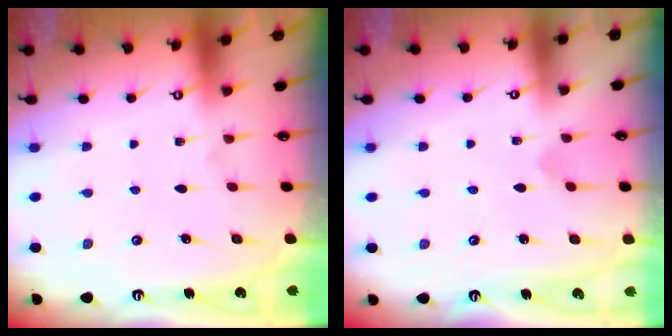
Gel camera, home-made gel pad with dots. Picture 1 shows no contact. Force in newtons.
{"total": 1.7, "press": 1.6, "slide": 0.1}